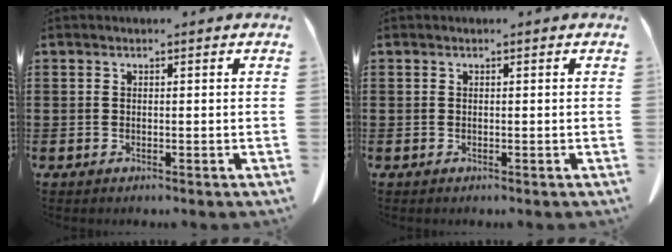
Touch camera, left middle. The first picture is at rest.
{"total": 0.0}